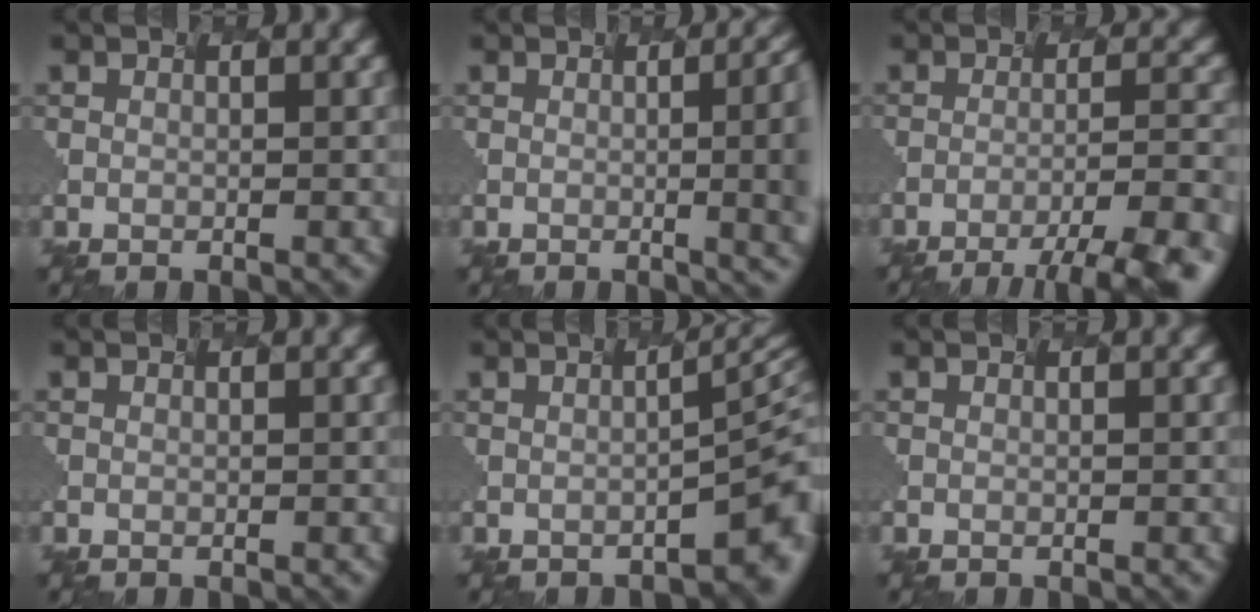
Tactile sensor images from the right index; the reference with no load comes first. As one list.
[{"total": 12.1, "force": [0.4, 6.5, 10.2], "torque": [-0.041, 0.030, 0.020]}, {"total": 8.8, "force": [-6.2, 1.6, 6.0], "torque": [-0.073, 0.007, -0.073]}, {"total": 0.0}, {"total": 5.8, "force": [-1.6, 1.5, 5.4], "torque": [-0.049, 0.009, -0.014]}, {"total": 0.0}]